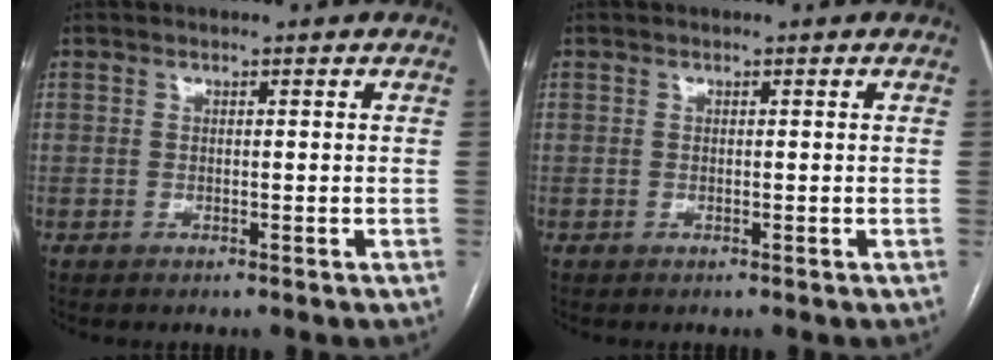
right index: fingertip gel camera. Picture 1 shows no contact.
{"total": 0.0}